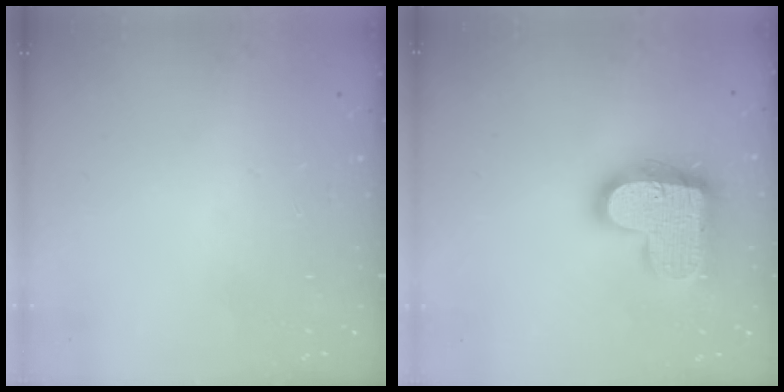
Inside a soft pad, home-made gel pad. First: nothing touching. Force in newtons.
{"total": 18.9, "press": 18.9, "slide": 1.1}